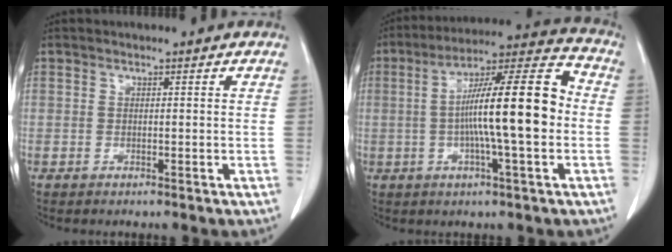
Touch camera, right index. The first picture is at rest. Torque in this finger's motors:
{"motor_torque": [1.56, 0.57, 0.52, 0.12]}